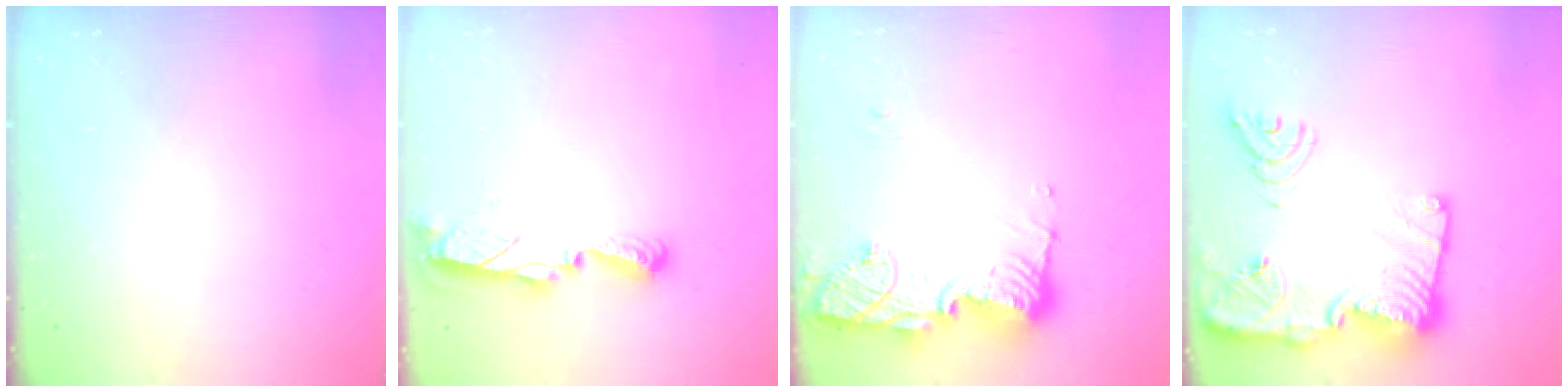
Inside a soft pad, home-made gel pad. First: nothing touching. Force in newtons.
{"total": 7.8, "press": 7.7, "slide": 0.3}
{"total": 14.7, "press": 14.7, "slide": 1.4}
{"total": 24.5, "press": 23.7, "slide": 6.1}